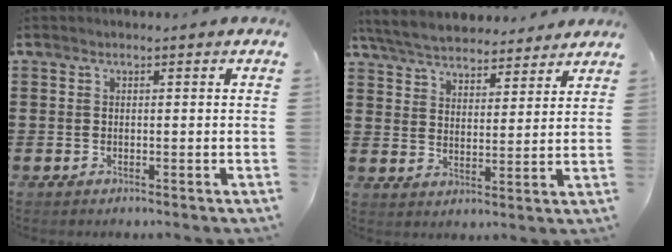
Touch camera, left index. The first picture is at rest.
{"total": 5.7, "force": [5.5, 1.0, 1.1], "torque": [-0.046, -0.025, 0.098]}